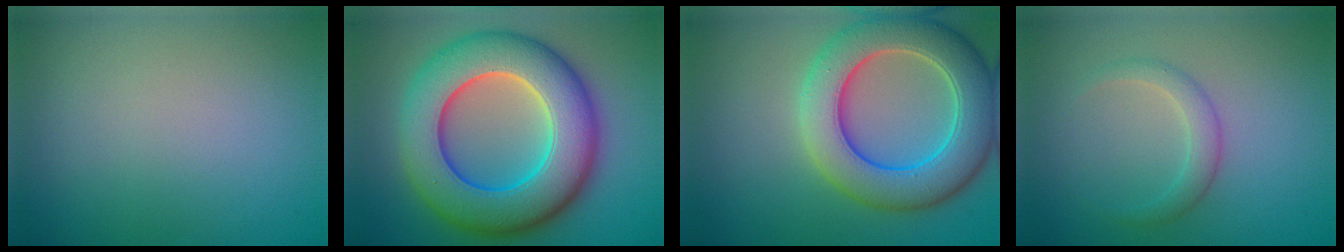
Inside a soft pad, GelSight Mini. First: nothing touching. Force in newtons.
{"total": 12.7, "press": 12.7, "slide": 0.4}
{"total": 8.9, "press": 8.9, "slide": 0.3}
{"total": 1.9, "press": 1.9, "slide": 0.1}